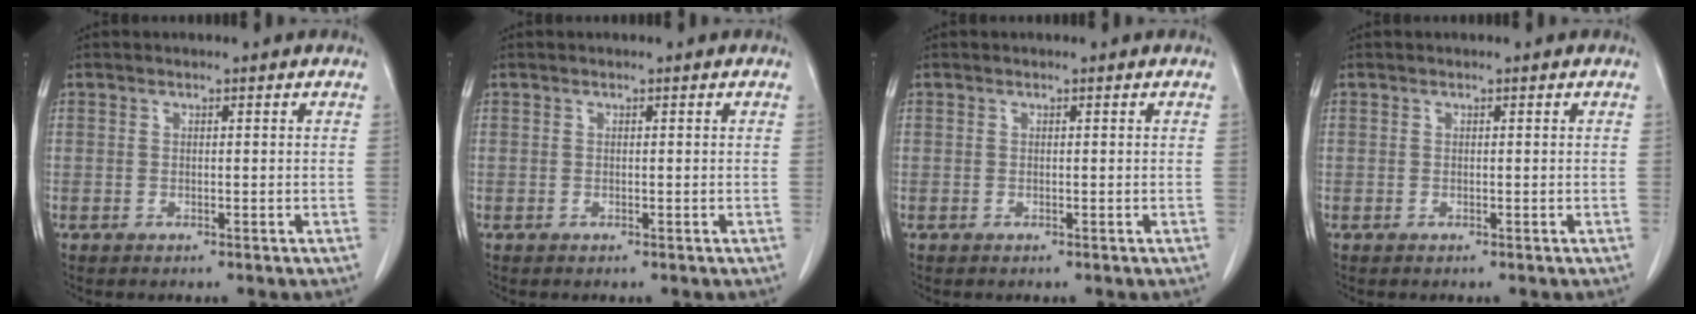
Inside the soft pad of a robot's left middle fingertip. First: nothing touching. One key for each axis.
{"total": 0.0}
{"total": 0.0}
{"total": 0.0}